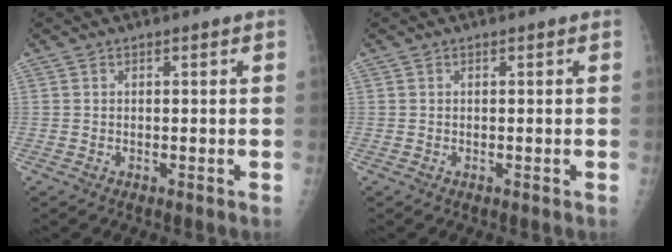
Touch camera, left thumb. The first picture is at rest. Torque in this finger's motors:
{"motor_torque": [-0.02, 0.02, -0.02, 0.02, 0.00]}